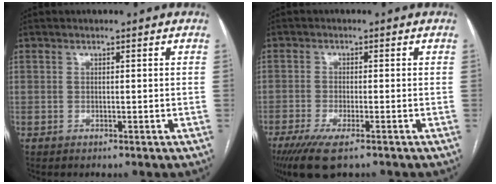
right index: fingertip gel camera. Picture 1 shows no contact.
{"total": 7.2, "force": [-4.8, 1.3, 5.2], "torque": [-0.089, -0.019, -0.077]}